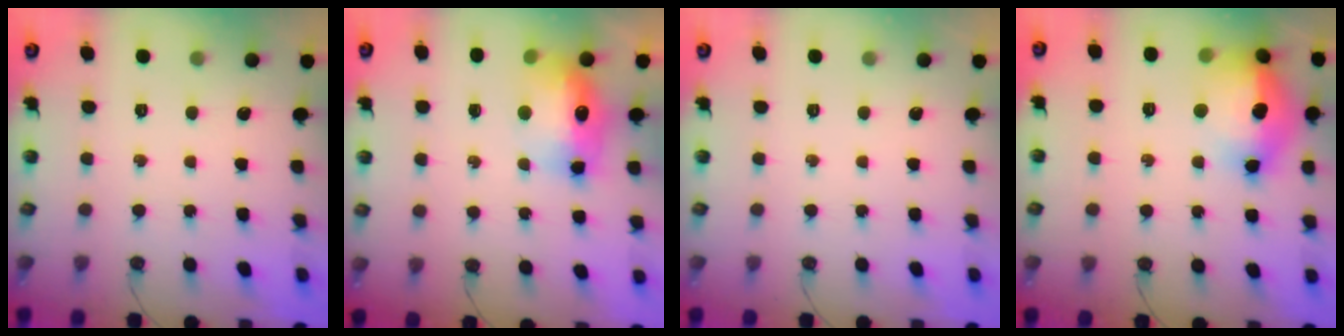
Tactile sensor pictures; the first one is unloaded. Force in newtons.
{"total": 13.4, "press": 13.4, "slide": 1.2}
{"total": 0.0}
{"total": 19.0, "press": 18.9, "slide": 1.7}